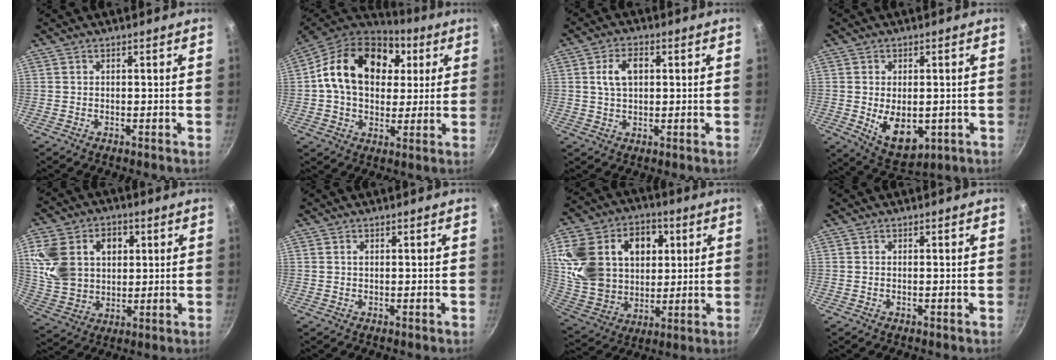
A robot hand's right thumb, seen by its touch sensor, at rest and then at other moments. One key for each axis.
{"total": 21.3, "fx": 5.4, "fy": 15.2, "fz": 13.9, "tx": -0.220, "ty": 0.010, "tz": 0.076}
{"total": 6.1, "fx": 1.2, "fy": 3.7, "fz": 4.6, "tx": -0.070, "ty": 0.007, "tz": 0.019}
{"total": 9.8, "fx": -1.5, "fy": 6.1, "fz": 7.5, "tx": -0.098, "ty": -0.012, "tz": -0.002}
{"total": 16.4, "fx": 3.7, "fy": 12.7, "fz": 9.7, "tx": -0.180, "ty": 0.008, "tz": 0.071}
{"total": 0.5, "fx": 0.2, "fy": 0.3, "fz": 0.4, "tx": -0.007, "ty": 0.002, "tz": 0.003}
{"total": 23.5, "fx": 5.5, "fy": 17.9, "fz": 14.2, "tx": -0.249, "ty": 0.010, "tz": 0.102}
{"total": 0.0}